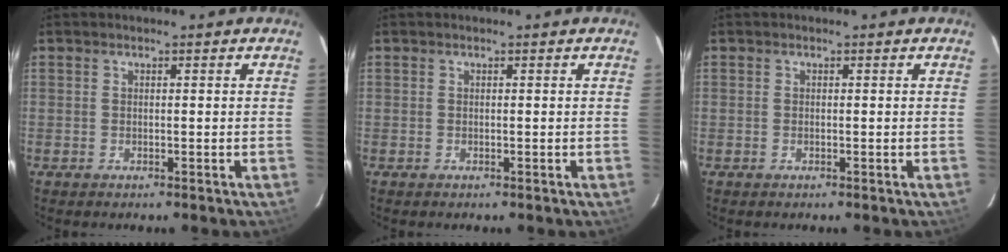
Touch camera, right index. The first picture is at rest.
{"total": 0.0}
{"total": 0.0}